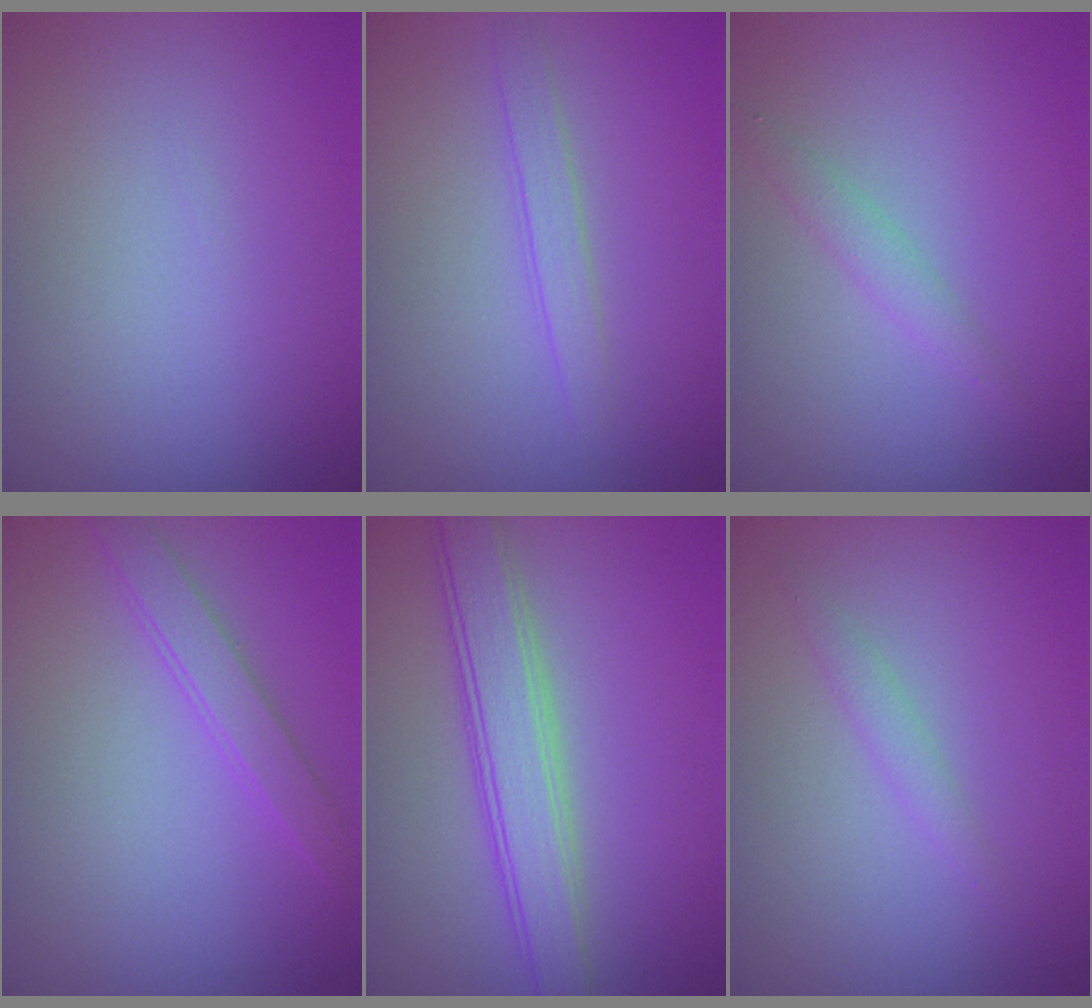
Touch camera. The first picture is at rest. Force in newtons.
{"total": 1.5, "press": 1.5, "slide": 0.1}
{"total": 1.4, "press": 1.4, "slide": 0.0}
{"total": 2.2, "press": 2.1, "slide": 0.2}
{"total": 3.9, "press": 3.9, "slide": 0.2}
{"total": 1.2, "press": 1.2, "slide": 0.1}